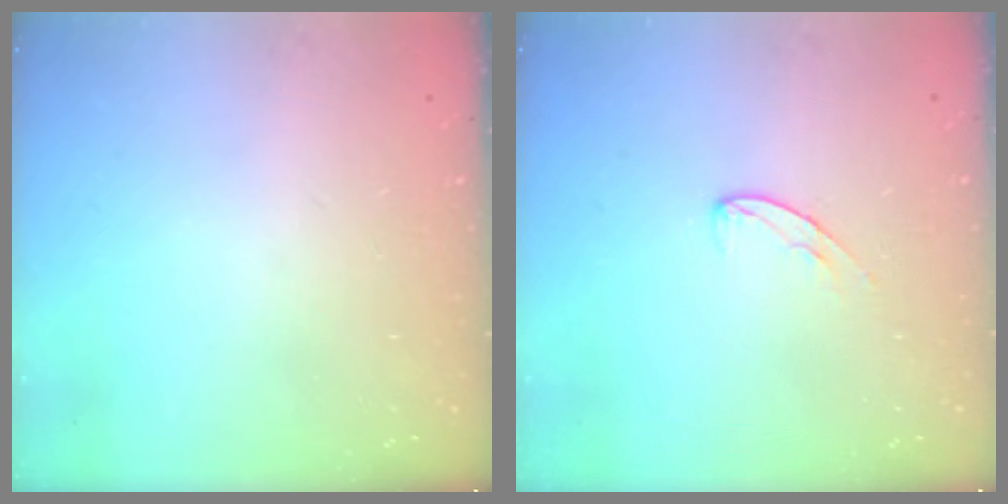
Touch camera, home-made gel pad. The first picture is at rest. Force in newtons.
{"total": 5.7, "press": 5.7, "slide": 0.4}